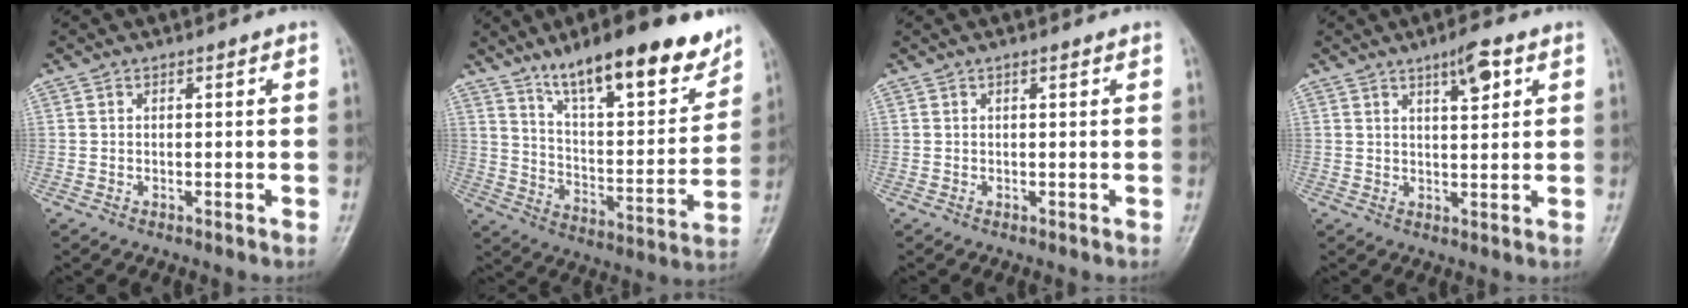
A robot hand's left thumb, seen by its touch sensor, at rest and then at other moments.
{"total": 21.5, "force": [14.8, 6.5, 14.2], "torque": [-0.177, -0.065, 0.239]}
{"total": 0.8, "force": [0.5, 0.2, 0.7], "torque": [-0.011, 0.004, 0.006]}
{"total": 5.3, "force": [2.8, 1.5, 4.2], "torque": [-0.061, -0.010, 0.044]}